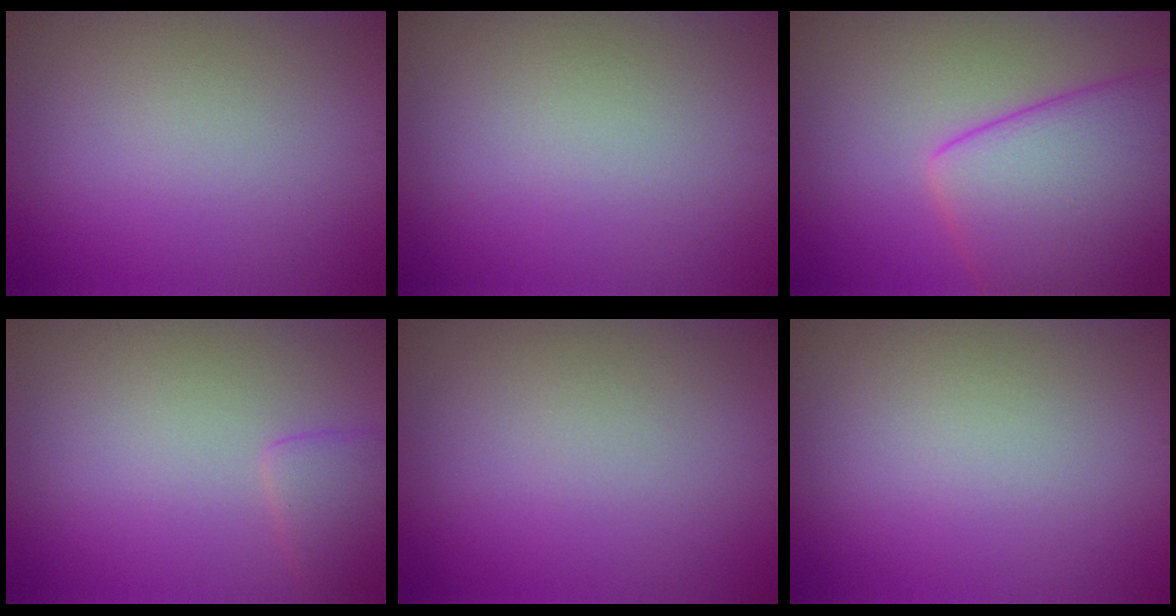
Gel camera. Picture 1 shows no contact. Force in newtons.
{"total": 0.0}
{"total": 10.0, "press": 10.0, "slide": 0.4}
{"total": 1.8, "press": 1.8, "slide": 0.2}
{"total": 0.0}
{"total": 0.0}